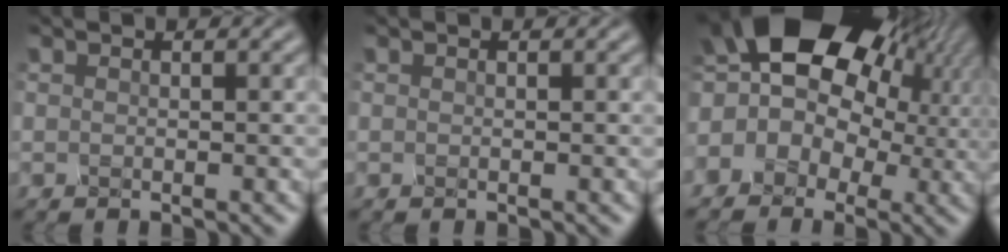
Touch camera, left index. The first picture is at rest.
{"total": 0.0}
{"total": 13.6, "force": [4.0, 9.8, 8.6], "torque": [-0.192, 0.043, 0.089]}